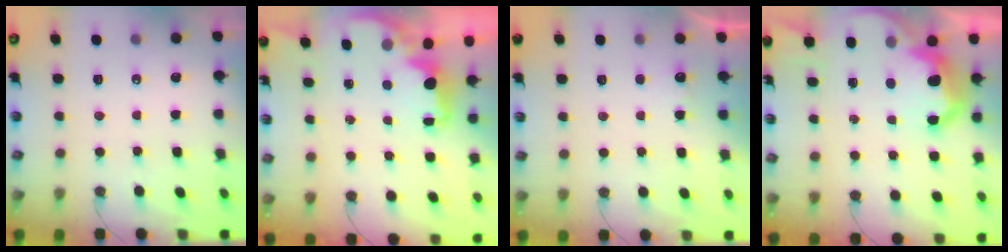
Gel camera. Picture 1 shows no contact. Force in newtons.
{"total": 2.4, "press": 2.2, "slide": 0.7}
{"total": 2.0, "press": 1.8, "slide": 0.9}
{"total": 10.4, "press": 10.3, "slide": 0.8}